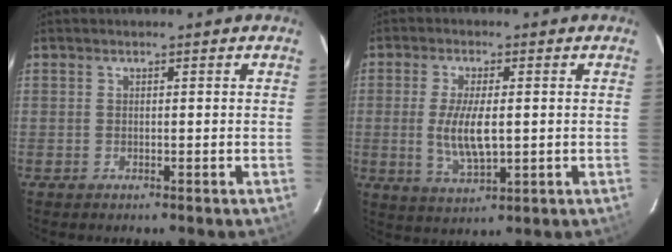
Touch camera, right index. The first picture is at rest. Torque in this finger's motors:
{"motor_torque": [0.27, 0.03, 0.25, 0.11]}